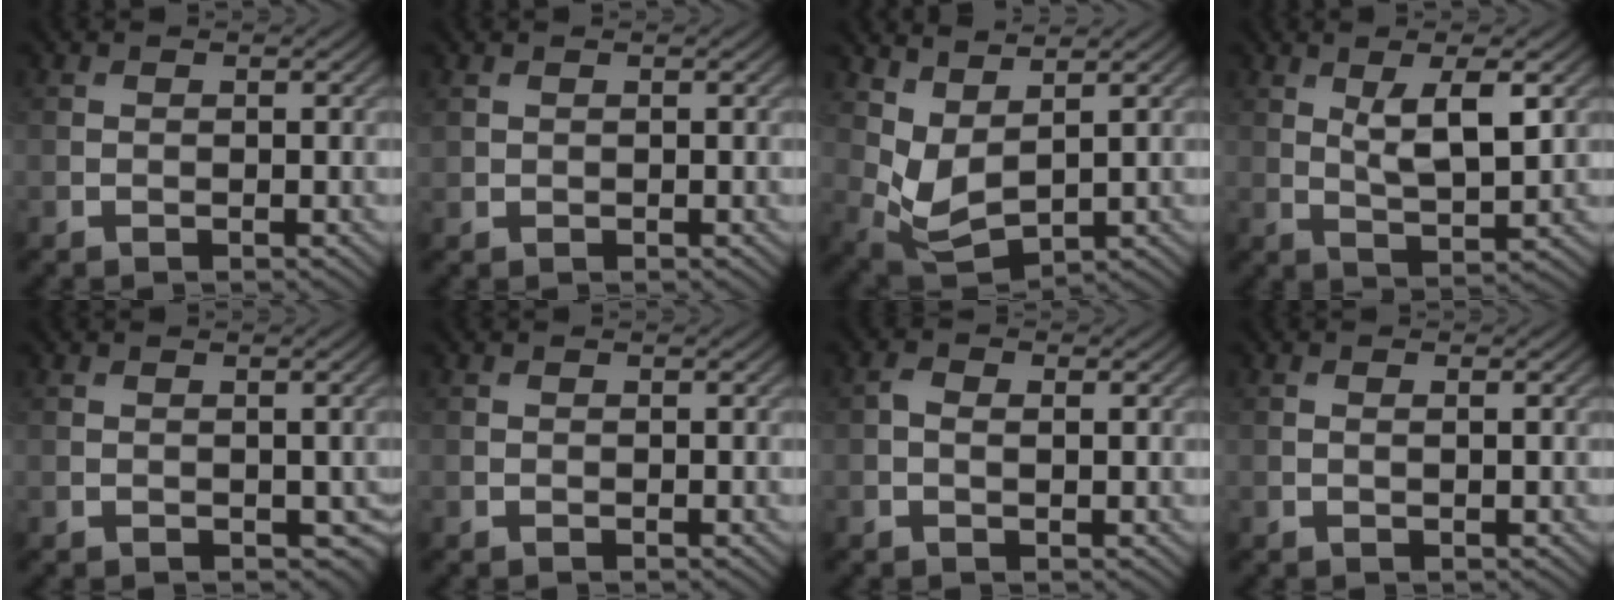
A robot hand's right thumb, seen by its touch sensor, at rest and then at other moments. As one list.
[{"total": 0.7, "force": [0.6, 0.4, 0.2], "torque": [-0.011, 0.000, 0.015]}, {"total": 5.4, "force": [2.8, 2.5, 3.8], "torque": [-0.104, -0.007, 0.061]}, {"total": 5.9, "force": [2.0, 1.6, 5.3], "torque": [-0.099, -0.003, 0.040]}, {"total": 1.7, "force": [0.0, 1.2, 1.2], "torque": [-0.021, -0.007, 0.007]}, {"total": 0.0}, {"total": 1.6, "force": [0.1, 0.7, 1.4], "torque": [-0.026, 0.002, -0.002]}, {"total": 0.6, "force": [0.1, 0.0, 0.6], "torque": [-0.011, 0.002, 0.002]}]